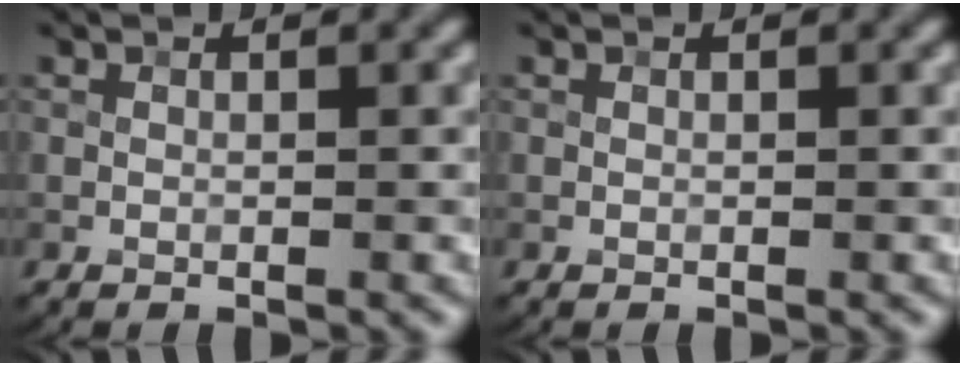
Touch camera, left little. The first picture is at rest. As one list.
[{"total": 0.0}]